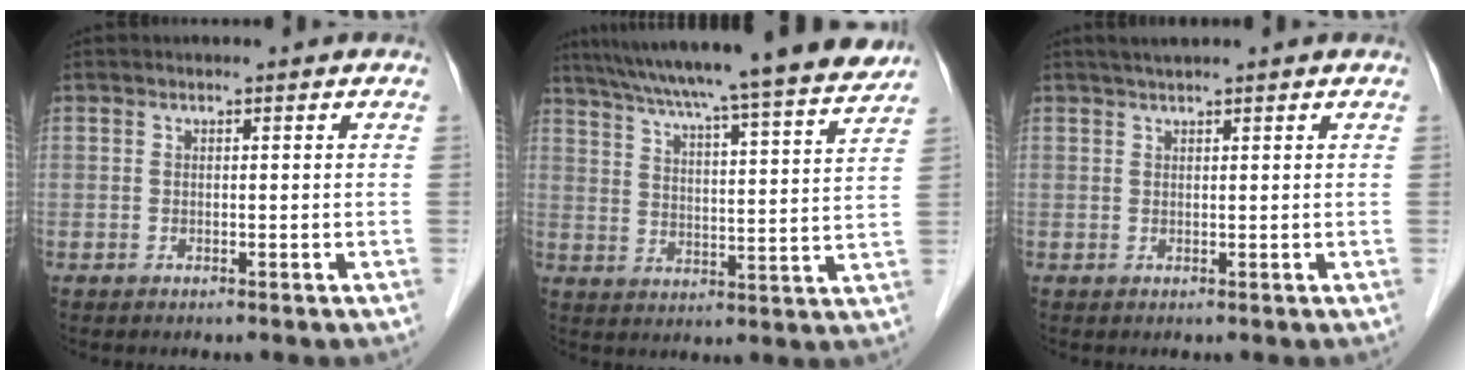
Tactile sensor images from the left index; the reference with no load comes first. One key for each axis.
{"total": 23.6, "fx": 20.9, "fy": 0.0, "fz": 11.0, "tx": -0.181, "ty": -0.022, "tz": 0.287}
{"total": 2.5, "fx": 2.2, "fy": 0.0, "fz": 1.3, "tx": -0.017, "ty": 0.020, "tz": 0.037}